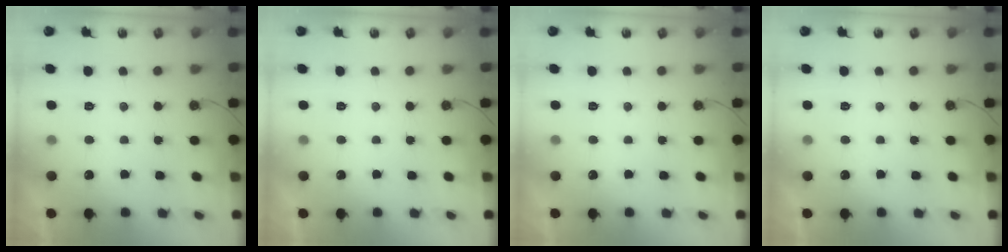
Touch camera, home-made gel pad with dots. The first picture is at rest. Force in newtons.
{"total": 0.0}
{"total": 0.0}
{"total": 0.0}